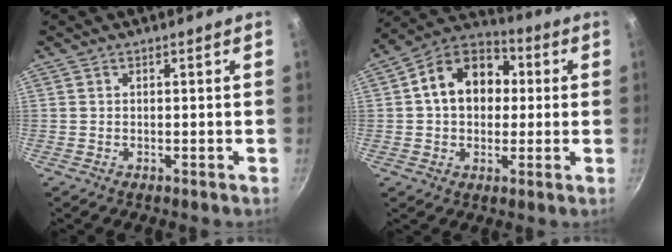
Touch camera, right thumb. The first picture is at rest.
{"total": 14.5, "force": [1.9, 10.9, 9.4], "torque": [-0.116, 0.030, 0.012]}